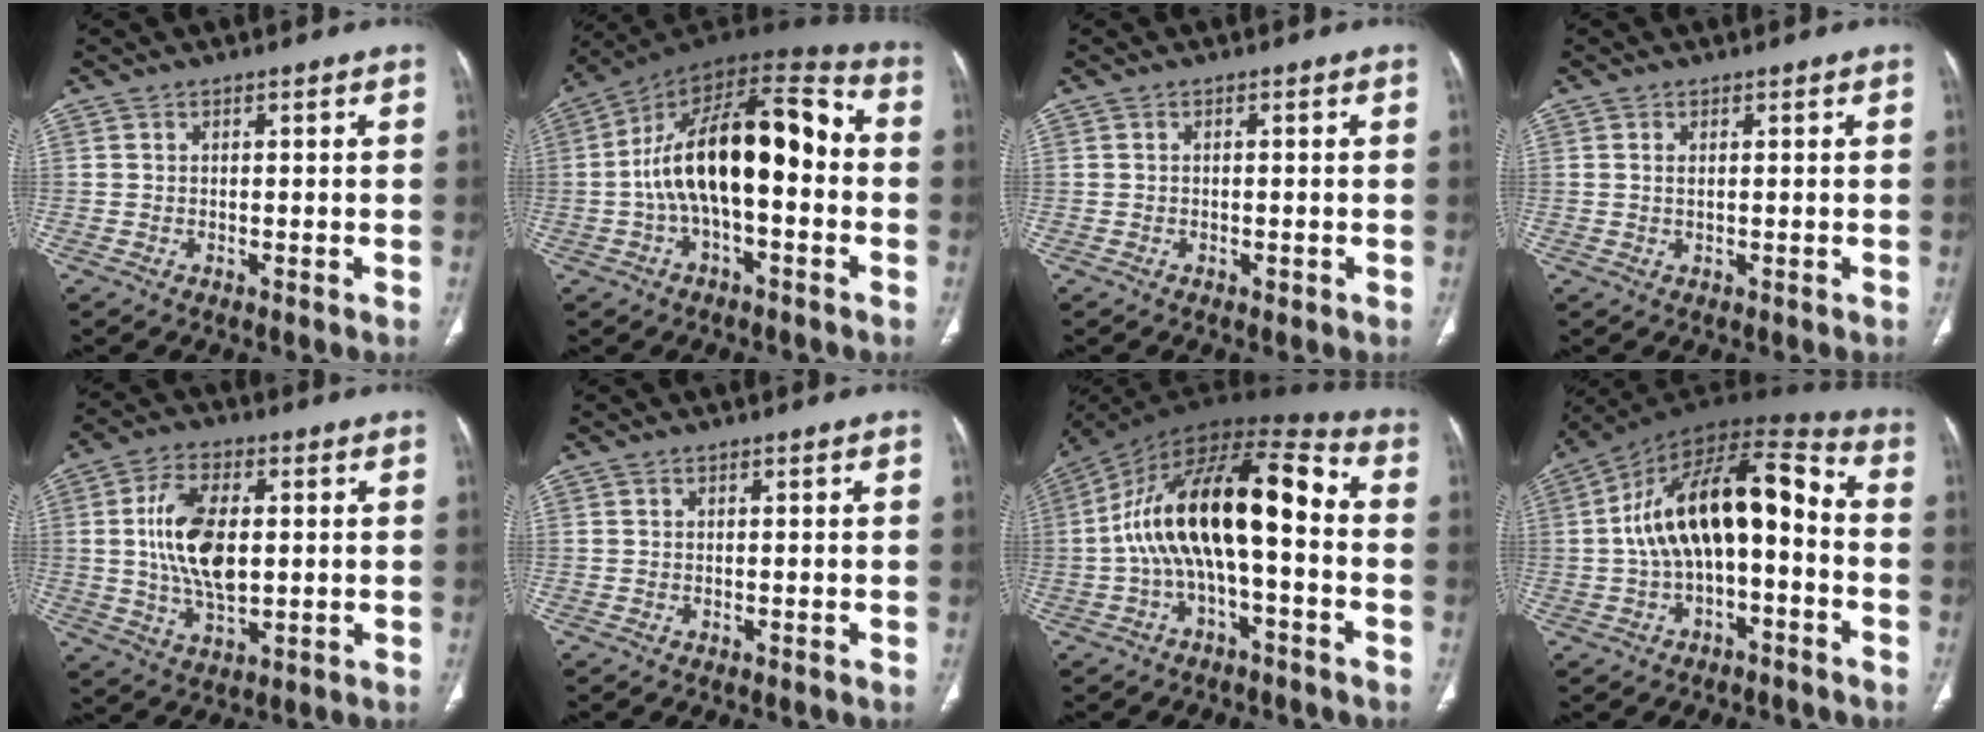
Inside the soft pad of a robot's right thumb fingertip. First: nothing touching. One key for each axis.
{"total": 20.7, "fx": -1.0, "fy": 9.5, "fz": 18.4, "tx": -0.294, "ty": 0.056, "tz": -0.021}
{"total": 0.7, "fx": -0.3, "fy": 0.4, "fz": 0.5, "tx": -0.009, "ty": -0.001, "tz": -0.004}
{"total": 1.1, "fx": 0.3, "fy": 0.4, "fz": 1.0, "tx": -0.023, "ty": 0.001, "tz": 0.009}
{"total": 14.1, "fx": 1.2, "fy": 7.2, "fz": 12.1, "tx": -0.231, "ty": 0.000, "tz": 0.024}
{"total": 0.0}
{"total": 19.1, "fx": -1.4, "fy": 7.8, "fz": 17.3, "tx": -0.298, "ty": 0.065, "tz": -0.028}
{"total": 18.3, "fx": -1.3, "fy": 9.1, "fz": 15.8, "tx": -0.260, "ty": 0.066, "tz": -0.025}